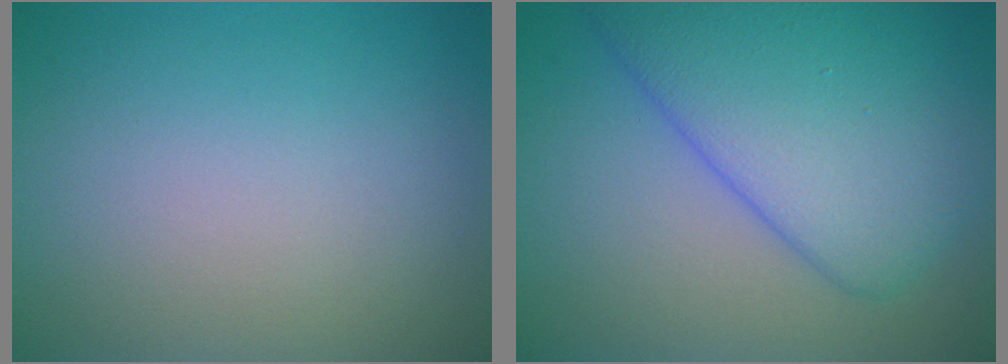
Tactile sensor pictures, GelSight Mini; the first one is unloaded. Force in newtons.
{"total": 8.9, "press": 8.9, "slide": 0.1}